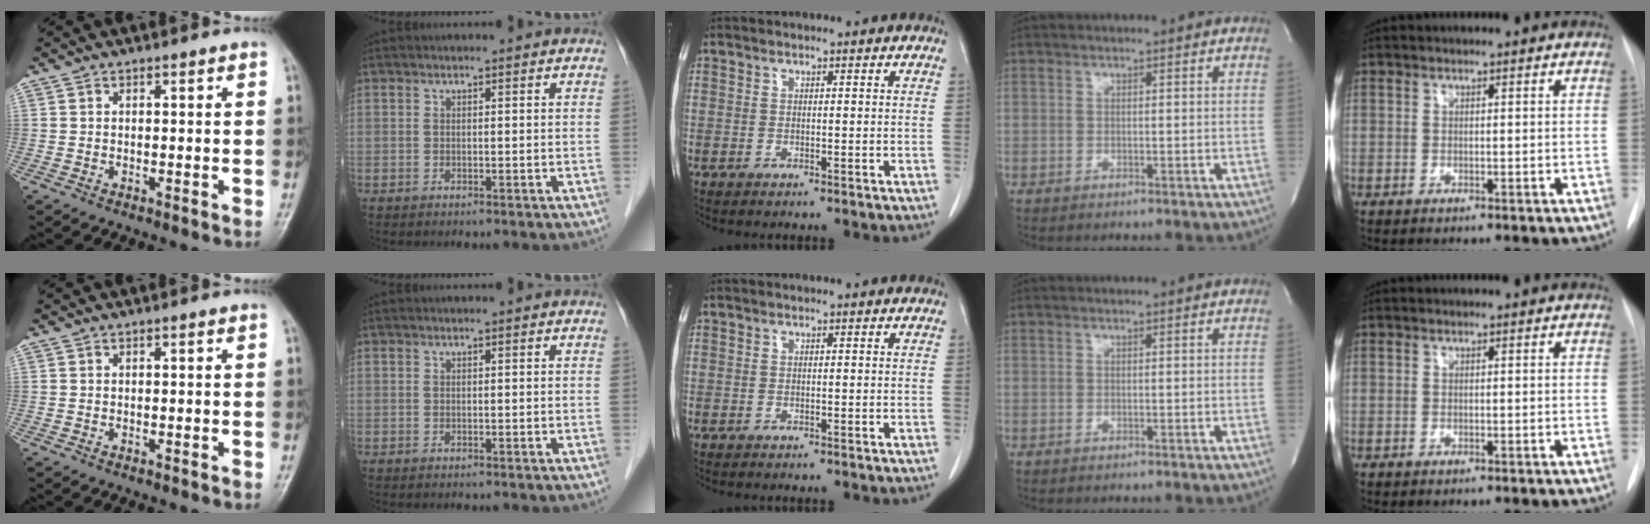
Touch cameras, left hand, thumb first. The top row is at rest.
{}